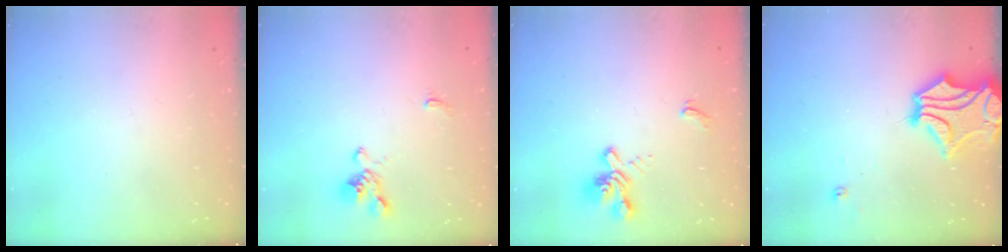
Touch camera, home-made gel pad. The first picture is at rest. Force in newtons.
{"total": 1.3, "press": 0.8, "slide": 1.0}
{"total": 2.4, "press": 2.1, "slide": 1.3}
{"total": 8.1, "press": 7.6, "slide": 2.7}